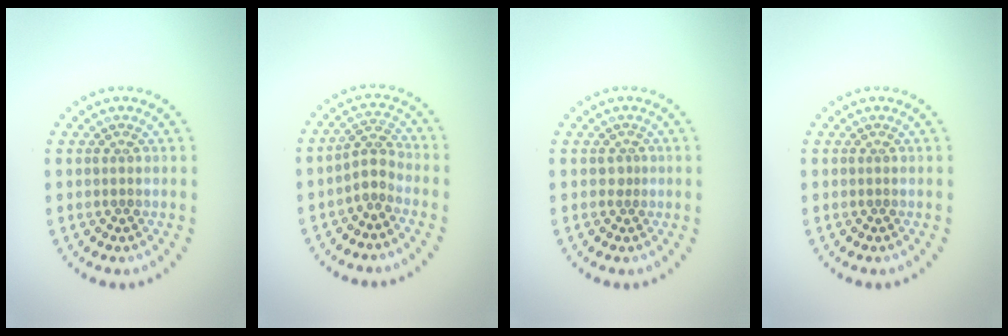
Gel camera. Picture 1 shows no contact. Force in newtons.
{"total": 2.1, "press": 1.6, "slide": 1.3}
{"total": 0.8, "press": 0.5, "slide": 0.6}
{"total": 0.0}